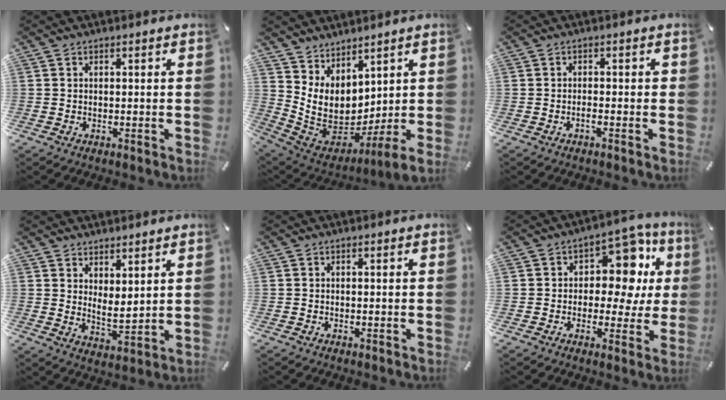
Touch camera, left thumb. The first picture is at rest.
{"total": 8.7, "force": [3.6, 5.6, 5.5], "torque": [-0.133, -0.051, 0.075]}
{"total": 1.4, "force": [-0.7, 0.4, 1.1], "torque": [-0.021, 0.003, -0.014]}
{"total": 4.5, "force": [4.3, 1.3, 0.5], "torque": [-0.007, -0.031, 0.079]}
{"total": 0.0}
{"total": 12.9, "force": [4.0, 8.8, 8.5], "torque": [-0.105, -0.030, 0.070]}